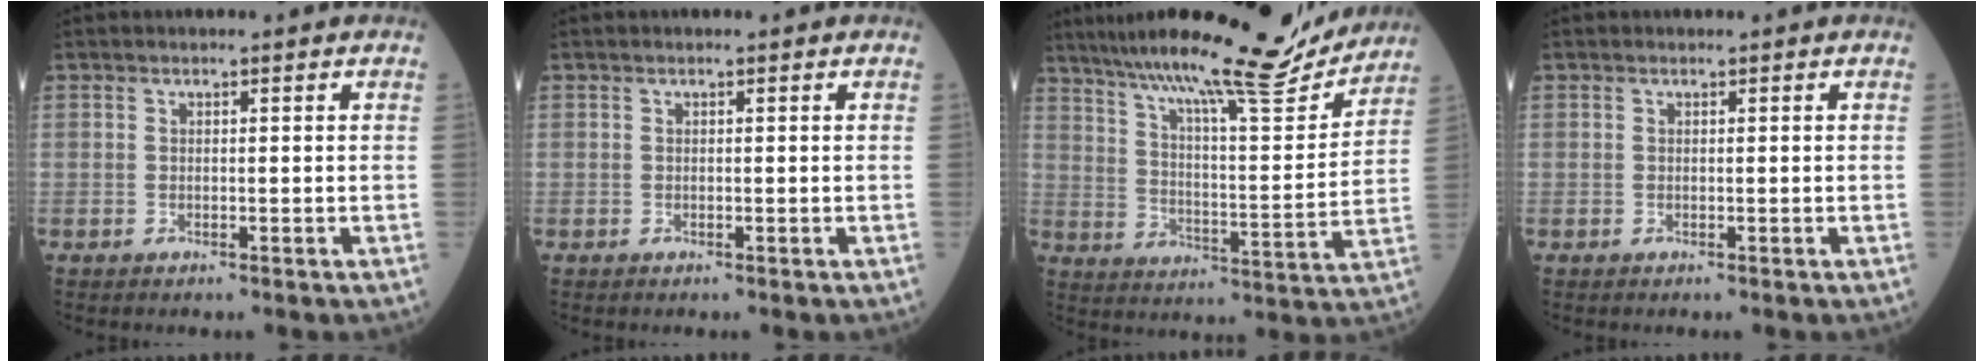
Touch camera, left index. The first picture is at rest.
{"total": 0.5, "force": [-0.5, 0.0, -0.1], "torque": [0.002, -0.005, -0.008]}
{"total": 20.9, "force": [18.3, 1.6, 9.9], "torque": [-0.170, -0.018, 0.270]}
{"total": 0.0}